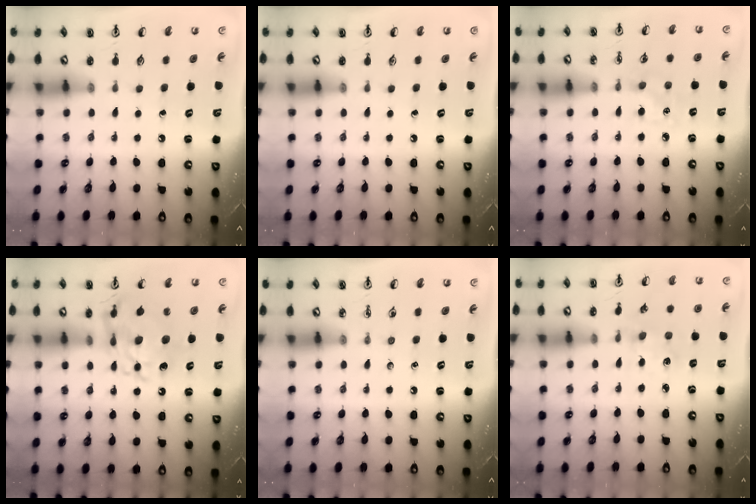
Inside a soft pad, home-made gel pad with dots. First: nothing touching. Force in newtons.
{"total": 0.0}
{"total": 7.2, "press": 7.1, "slide": 1.1}
{"total": 11.4, "press": 11.3, "slide": 1.0}
{"total": 0.0}
{"total": 1.1, "press": 1.0, "slide": 0.2}